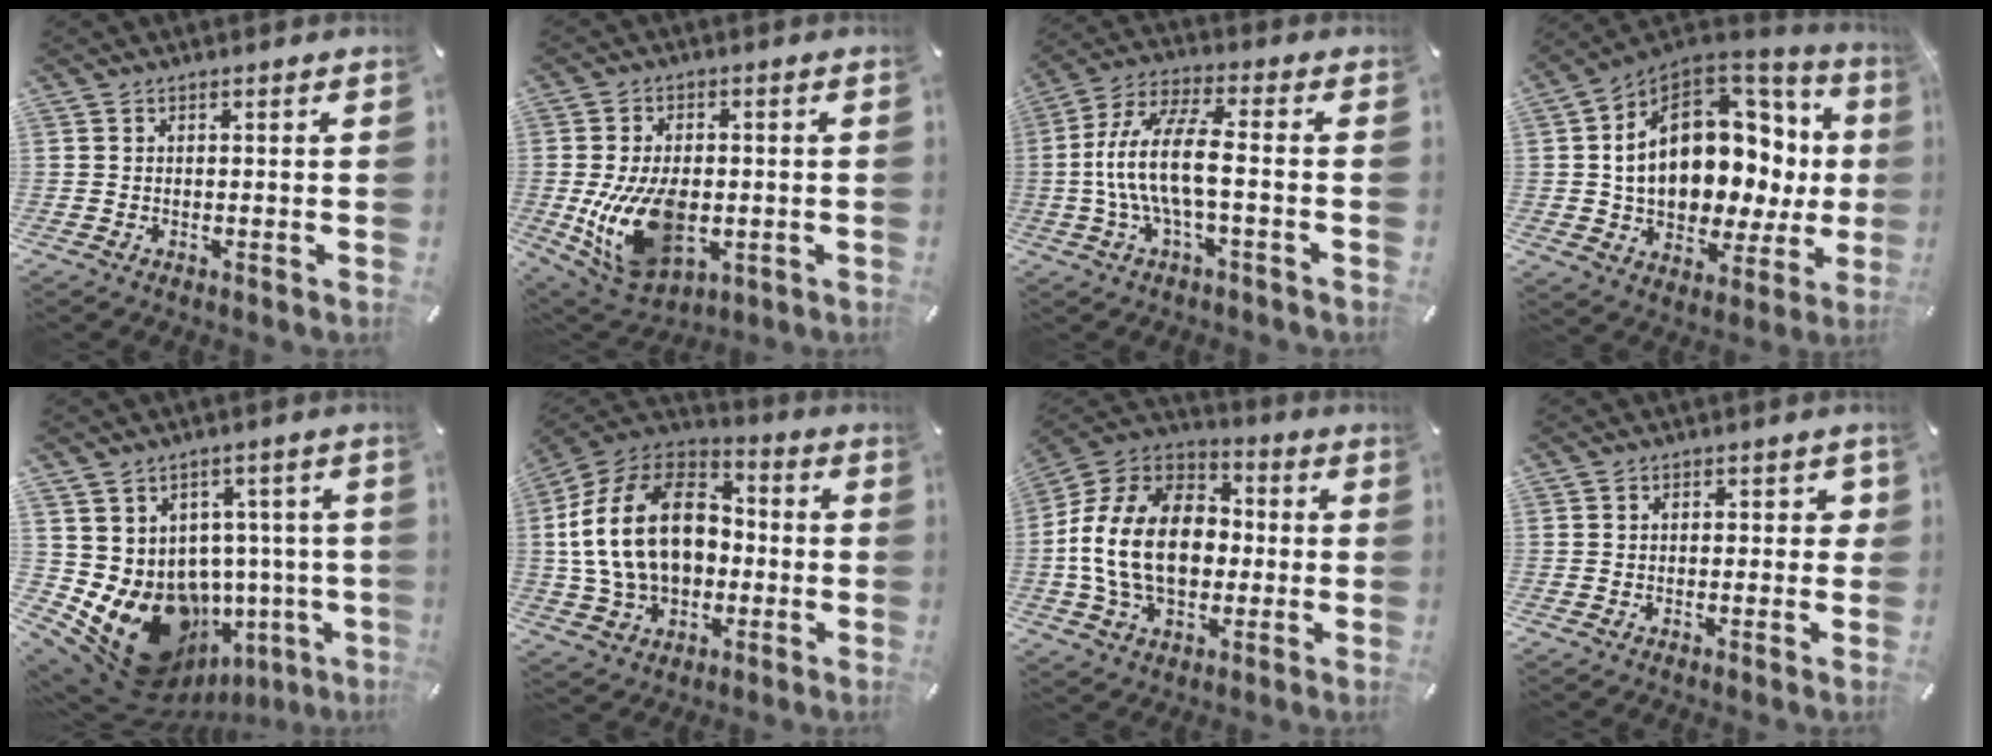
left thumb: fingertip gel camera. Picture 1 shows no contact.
{"total": 16.3, "force": [-2.4, 10.6, 12.1], "torque": [-0.233, -0.006, -0.037]}
{"total": 13.4, "force": [-1.4, 4.2, 12.6], "torque": [-0.260, -0.004, -0.031]}
{"total": 19.3, "force": [2.9, 12.6, 14.2], "torque": [-0.234, -0.030, 0.050]}
{"total": 16.8, "force": [-6.9, 10.8, 10.8], "torque": [-0.201, 0.001, -0.099]}
{"total": 21.2, "force": [0.0, 15.7, 14.3], "torque": [-0.302, 0.016, 0.001]}
{"total": 18.9, "force": [-2.1, 14.1, 12.4], "torque": [-0.275, 0.024, -0.038]}
{"total": 2.0, "force": [-0.2, 1.4, 1.5], "torque": [-0.020, 0.006, -0.007]}